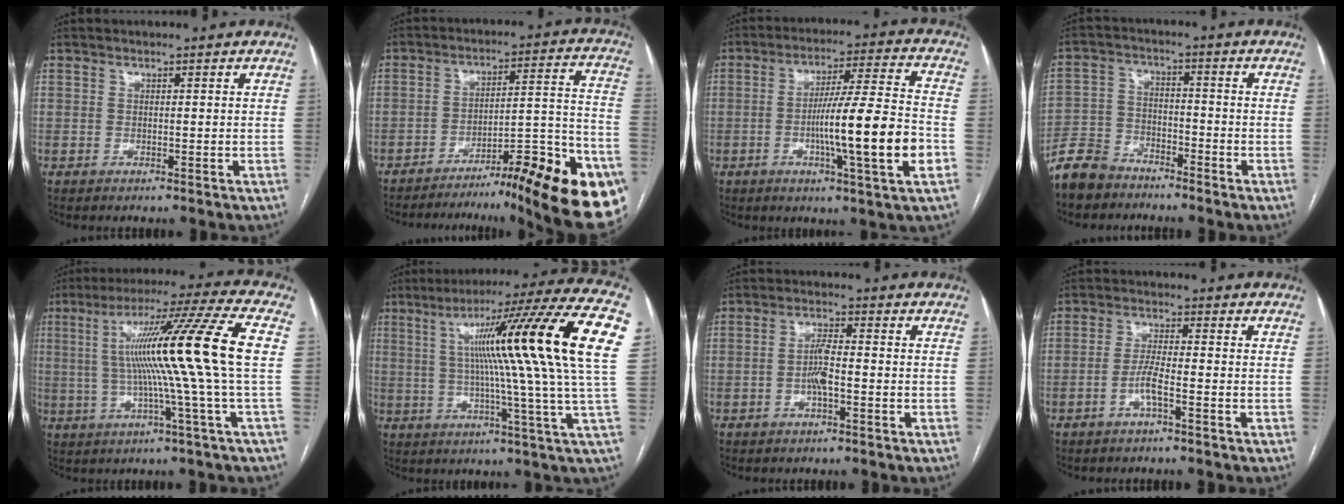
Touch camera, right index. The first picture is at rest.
{"total": 24.5, "force": [-17.4, 1.9, 17.2], "torque": [-0.132, 0.021, -0.243]}
{"total": 15.4, "force": [-3.8, -0.5, 14.9], "torque": [-0.248, -0.005, -0.065]}
{"total": 7.5, "force": [-6.4, 3.5, 1.4], "torque": [-0.036, -0.007, -0.129]}
{"total": 17.5, "force": [1.1, -2.8, 17.2], "torque": [-0.278, 0.013, 0.007]}
{"total": 23.8, "force": [5.6, -1.7, 23.0], "torque": [-0.305, 0.029, 0.068]}
{"total": 3.9, "force": [-1.0, 0.7, 3.7], "torque": [-0.075, 0.005, -0.020]}
{"total": 3.4, "force": [-1.6, 0.1, 3.0], "torque": [-0.061, 0.003, -0.035]}